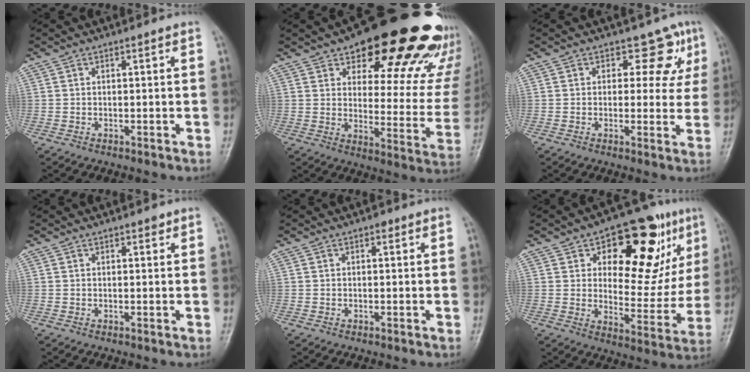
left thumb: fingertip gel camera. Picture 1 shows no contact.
{"total": 27.0, "force": [18.7, 10.1, 16.7], "torque": [-0.178, -0.086, 0.241]}
{"total": 6.3, "force": [3.1, 4.6, 2.9], "torque": [0.012, -0.008, 0.026]}
{"total": 0.8, "force": [0.6, 0.4, 0.3], "torque": [0.002, -0.003, 0.005]}
{"total": 0.8, "force": [0.4, 0.5, 0.5], "torque": [0.001, 0.001, 0.001]}
{"total": 21.9, "force": [9.2, 10.8, 16.7], "torque": [-0.171, -0.022, 0.135]}